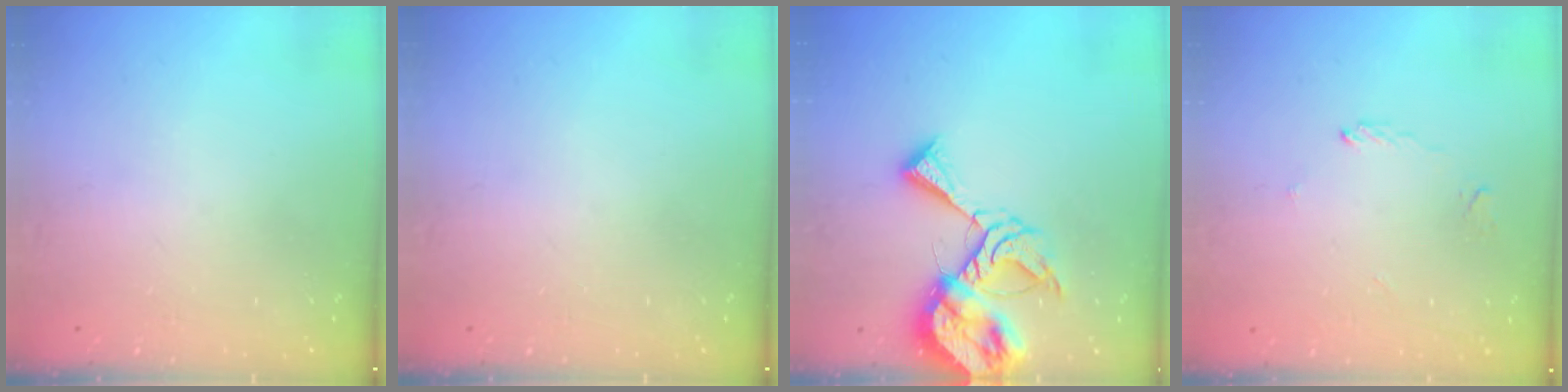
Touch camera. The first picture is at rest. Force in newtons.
{"total": 0.0}
{"total": 13.1, "press": 13.0, "slide": 1.4}
{"total": 1.9, "press": 1.9, "slide": 0.2}